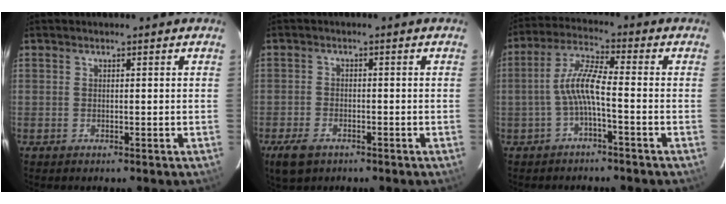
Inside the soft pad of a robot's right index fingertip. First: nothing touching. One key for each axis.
{"total": 6.5, "fx": -4.2, "fy": 3.6, "fz": 3.4, "tx": -0.094, "ty": -0.013, "tz": -0.074}
{"total": 5.5, "fx": -2.0, "fy": 0.4, "fz": 5.1, "tx": -0.120, "ty": 0.013, "tz": -0.037}